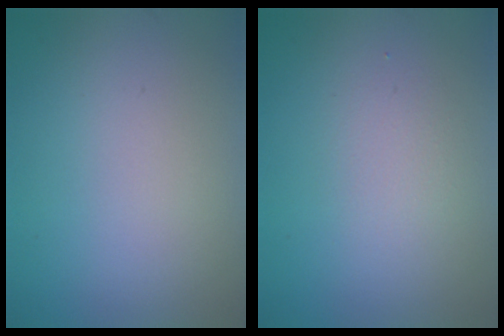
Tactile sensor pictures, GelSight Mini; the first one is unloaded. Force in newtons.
{"total": 1.6, "press": 1.6, "slide": 0.0}